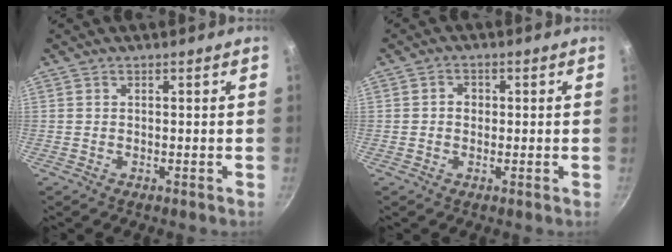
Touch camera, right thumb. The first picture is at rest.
{"total": 2.2, "force": [0.0, 2.0, 1.1], "torque": [-0.006, 0.004, -0.002]}